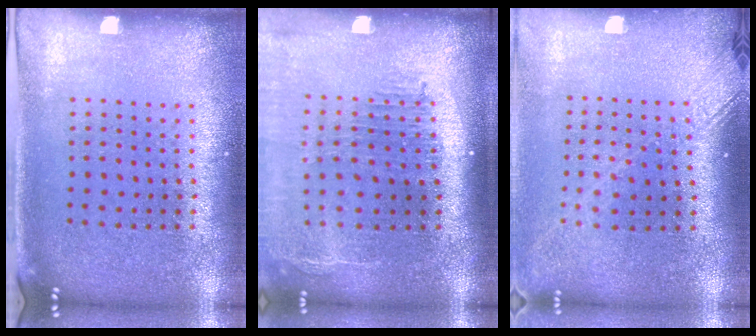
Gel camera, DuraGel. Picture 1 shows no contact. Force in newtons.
{"total": 2.5, "press": 2.0, "slide": 1.5}
{"total": 2.0, "press": 1.5, "slide": 1.3}